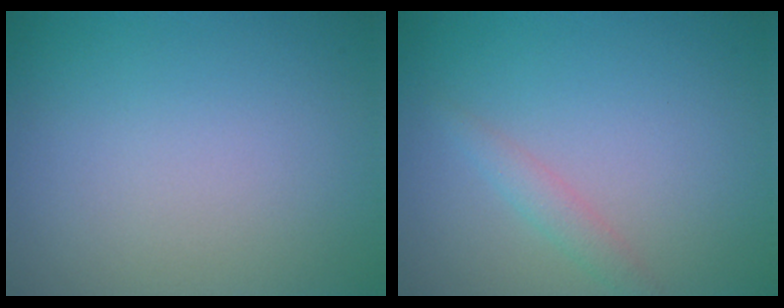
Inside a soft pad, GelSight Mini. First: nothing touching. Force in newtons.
{"total": 1.4, "press": 1.4, "slide": 0.1}